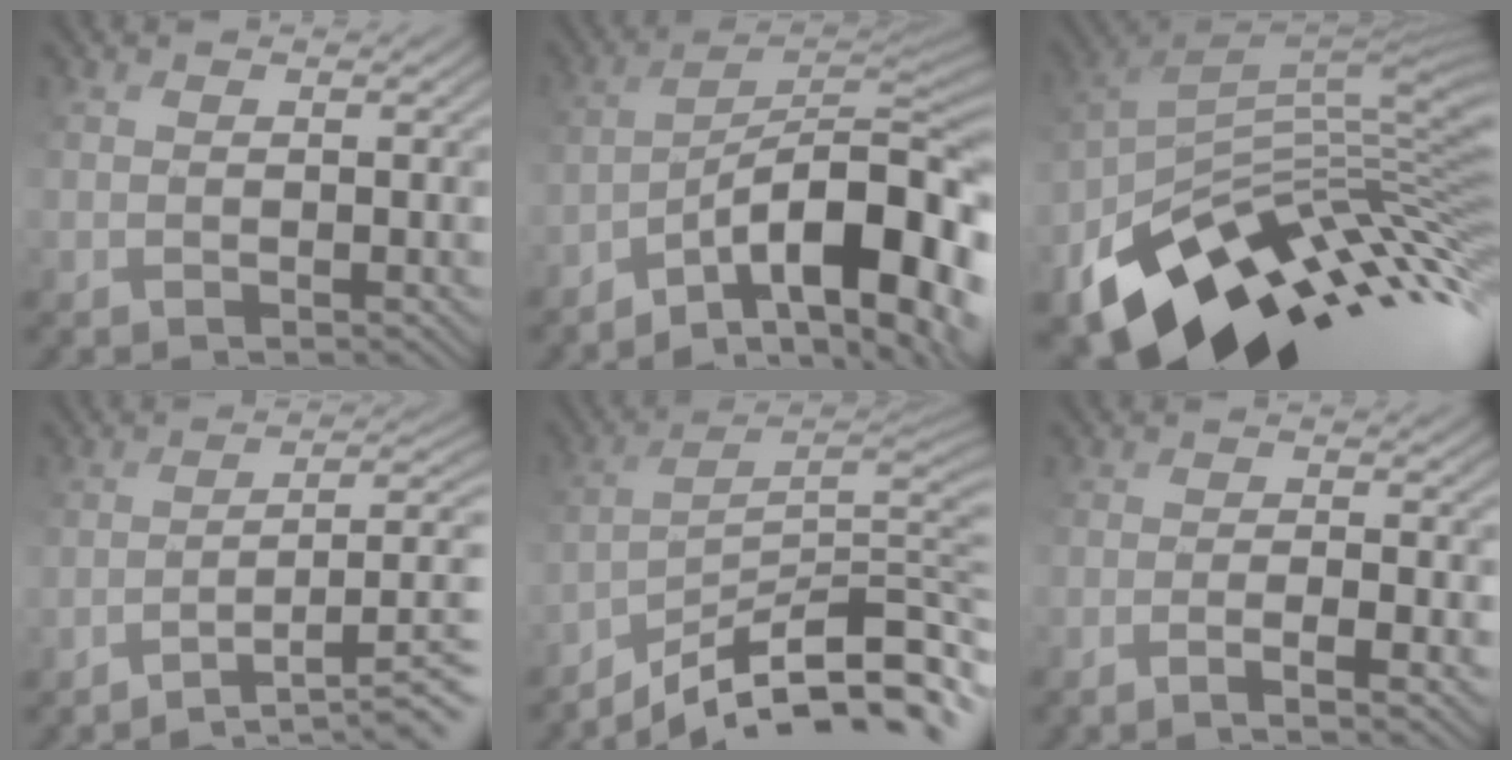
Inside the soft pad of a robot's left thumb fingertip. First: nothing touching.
{"total": 15.6, "force": [-8.6, 5.3, 11.8], "torque": [-0.166, 0.005, -0.134]}
{"total": 15.4, "force": [-7.6, 8.1, 10.6], "torque": [-0.204, -0.024, -0.127]}
{"total": 8.9, "force": [-5.9, 2.0, 6.3], "torque": [-0.085, 0.008, -0.080]}
{"total": 12.5, "force": [-9.9, 2.5, 7.2], "torque": [-0.116, 0.009, -0.156]}
{"total": 4.2, "force": [-3.0, 0.6, 2.9], "torque": [-0.042, 0.011, -0.059]}